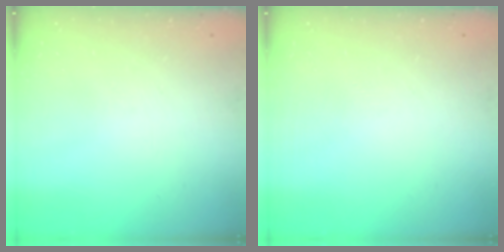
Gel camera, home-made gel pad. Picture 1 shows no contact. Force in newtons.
{"total": 0.0}